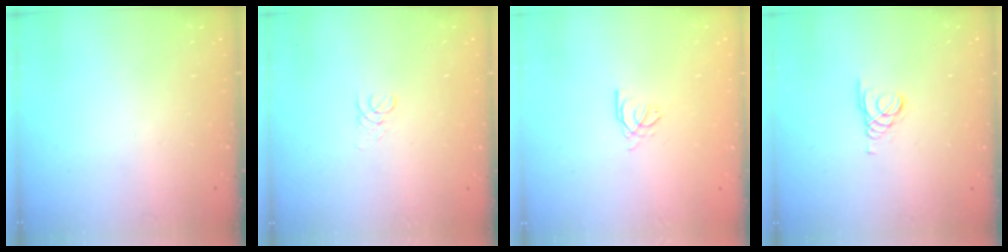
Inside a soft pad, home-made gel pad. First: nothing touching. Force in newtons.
{"total": 1.0, "press": 1.0, "slide": 0.1}
{"total": 2.7, "press": 2.7, "slide": 0.4}
{"total": 1.6, "press": 1.6, "slide": 0.0}